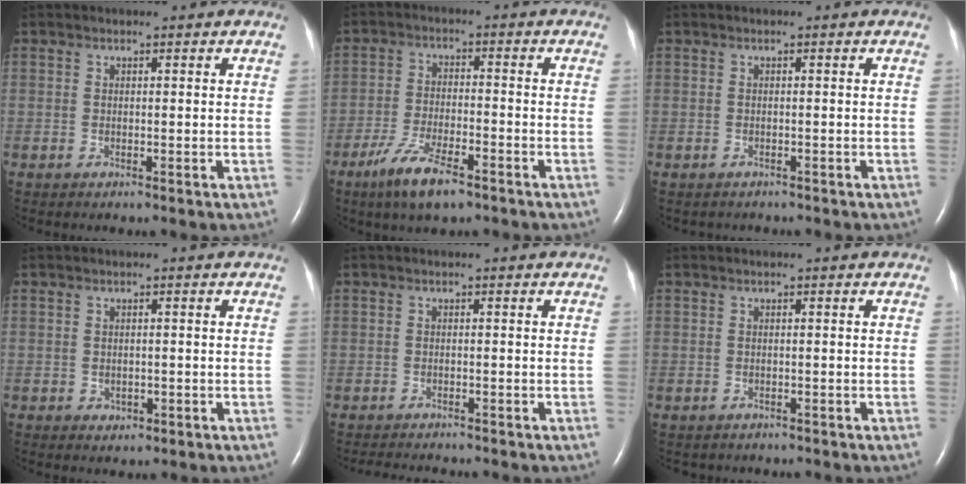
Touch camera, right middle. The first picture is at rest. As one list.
[{"total": 8.3, "force": [-5.4, 1.9, 5.9], "torque": [-0.124, -0.013, -0.096]}, {"total": 1.0, "force": [-0.9, 0.4, 0.2], "torque": [-0.015, -0.001, -0.007]}, {"total": 0.6, "force": [-0.2, 0.4, 0.5], "torque": [-0.010, -0.001, -0.001]}, {"total": 3.5, "force": [-3.3, 0.2, 1.1], "torque": [-0.016, -0.008, -0.047]}, {"total": 1.0, "force": [-0.8, 0.5, 0.2], "torque": [-0.014, 0.001, -0.007]}]